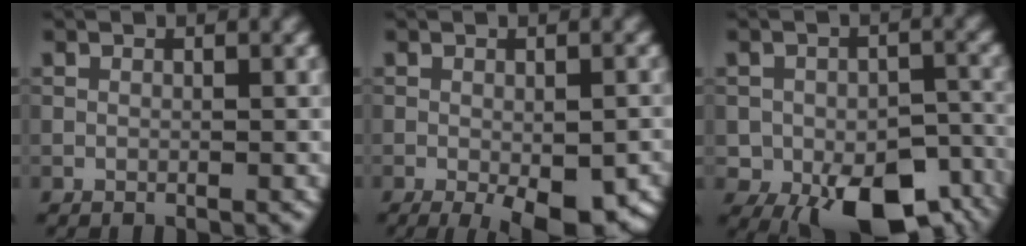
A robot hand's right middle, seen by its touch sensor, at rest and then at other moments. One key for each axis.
{"total": 6.5, "fx": -3.0, "fy": 2.1, "fz": 5.4, "tx": -0.069, "ty": -0.015, "tz": -0.030}
{"total": 12.9, "fx": -7.1, "fy": 7.0, "fz": 8.1, "tx": -0.116, "ty": -0.041, "tz": -0.086}